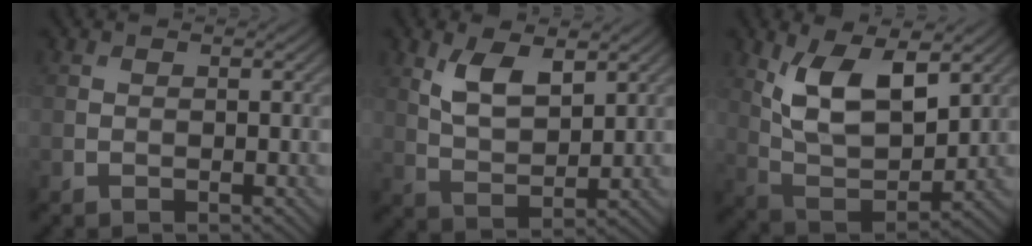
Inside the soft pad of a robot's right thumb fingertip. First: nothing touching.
{"total": 6.1, "force": [3.0, 2.8, 4.5], "torque": [-0.097, -0.008, 0.059]}
{"total": 11.3, "force": [4.9, 5.5, 8.6], "torque": [-0.179, -0.011, 0.096]}